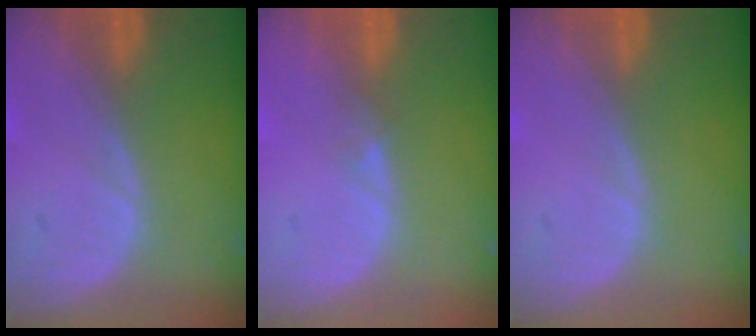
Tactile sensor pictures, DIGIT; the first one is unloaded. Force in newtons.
{"total": 0.9, "press": 0.7, "slide": 0.6}
{"total": 0.0}